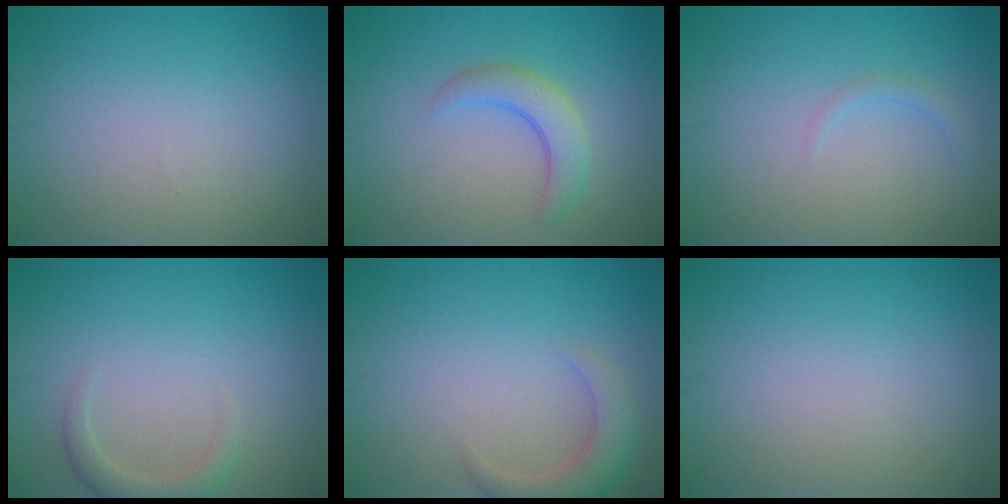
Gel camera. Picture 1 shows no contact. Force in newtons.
{"total": 3.2, "press": 3.2, "slide": 0.3}
{"total": 1.0, "press": 1.0, "slide": 0.1}
{"total": 2.0, "press": 2.0, "slide": 0.3}
{"total": 3.5, "press": 3.5, "slide": 0.4}
{"total": 0.0}